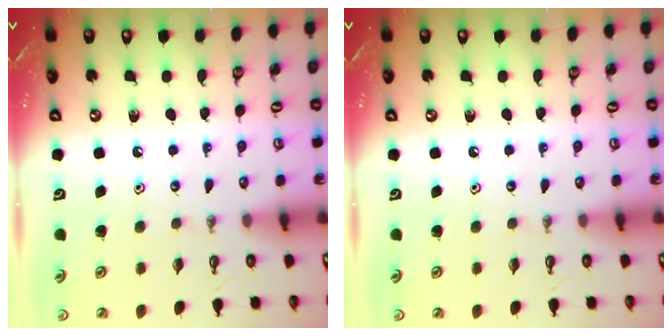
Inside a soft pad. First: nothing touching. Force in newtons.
{"total": 0.0}